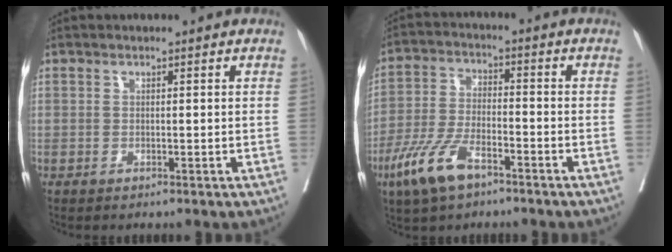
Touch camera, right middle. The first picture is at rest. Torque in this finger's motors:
{"motor_torque": [1.17, -0.97, 0.58, 0.13]}